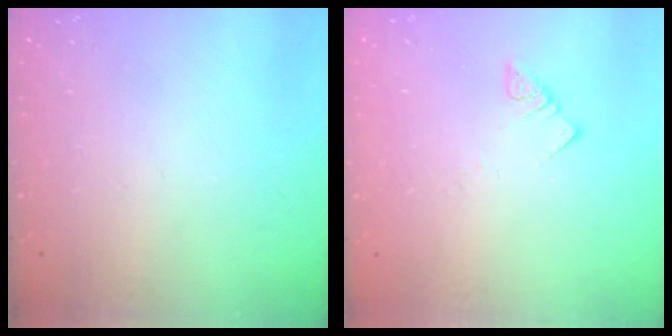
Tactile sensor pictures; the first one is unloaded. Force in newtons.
{"total": 3.0, "press": 3.0, "slide": 0.1}